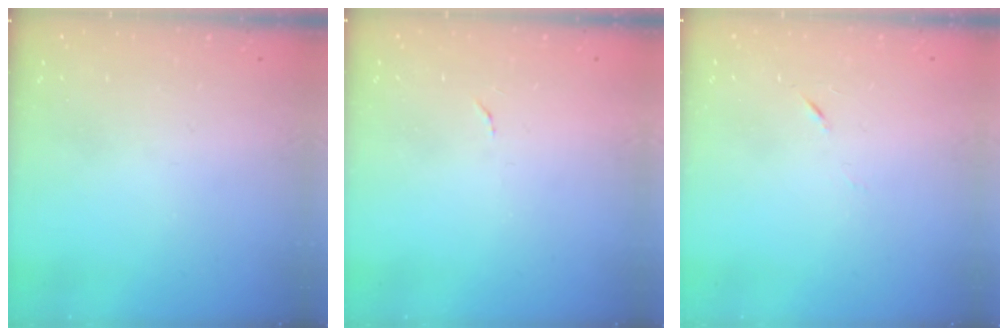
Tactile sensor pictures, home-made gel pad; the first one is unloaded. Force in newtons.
{"total": 4.0, "press": 4.0, "slide": 0.3}
{"total": 3.8, "press": 3.6, "slide": 1.1}